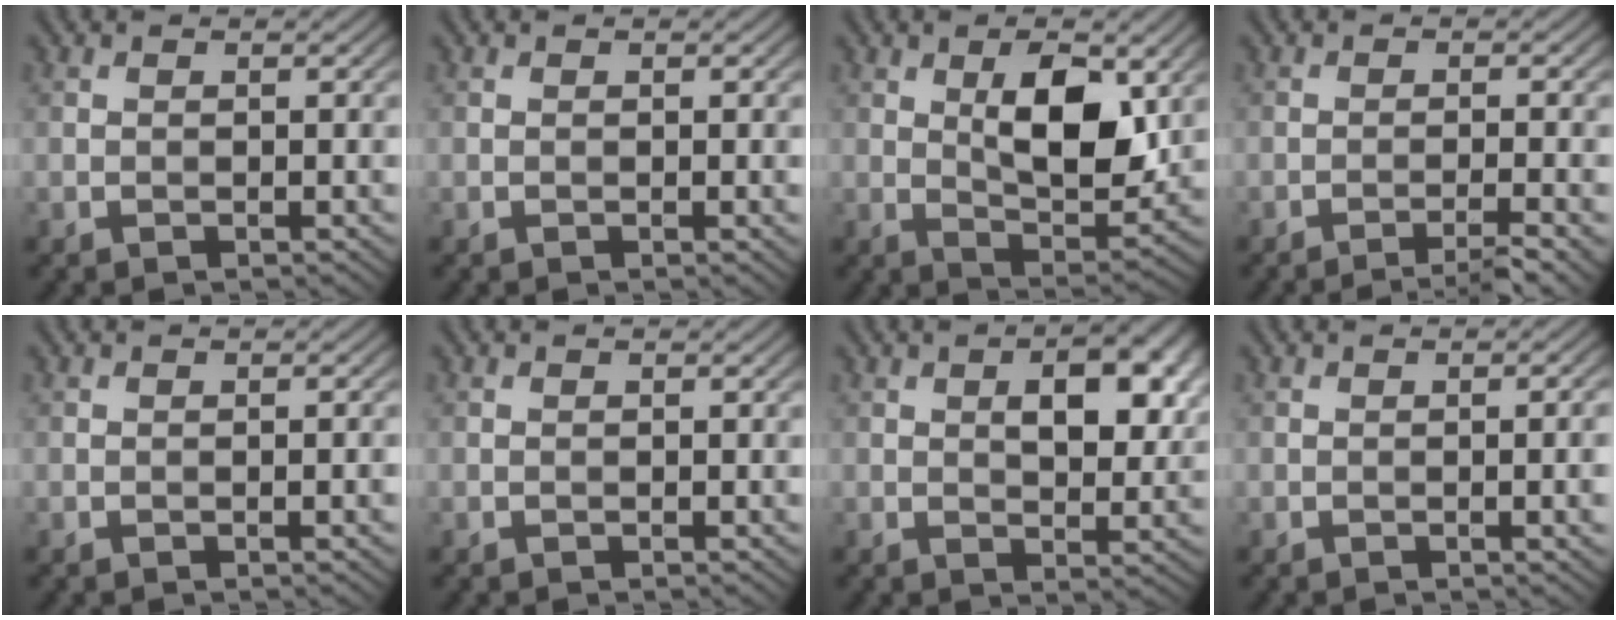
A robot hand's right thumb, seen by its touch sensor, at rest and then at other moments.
{"total": 0.6, "force": [0.0, 0.1, 0.6], "torque": [-0.008, -0.002, 0.000]}
{"total": 9.0, "force": [2.5, 4.1, 7.7], "torque": [-0.132, -0.006, 0.044]}
{"total": 3.8, "force": [-2.4, 0.3, 2.9], "torque": [-0.043, 0.008, -0.049]}
{"total": 0.9, "force": [-0.2, 0.1, 0.9], "torque": [-0.012, 0.002, -0.002]}
{"total": 0.0}
{"total": 7.9, "force": [2.0, 4.0, 6.6], "torque": [-0.092, 0.005, 0.032]}
{"total": 3.2, "force": [-0.3, 0.7, 3.1], "torque": [-0.043, 0.003, -0.005]}